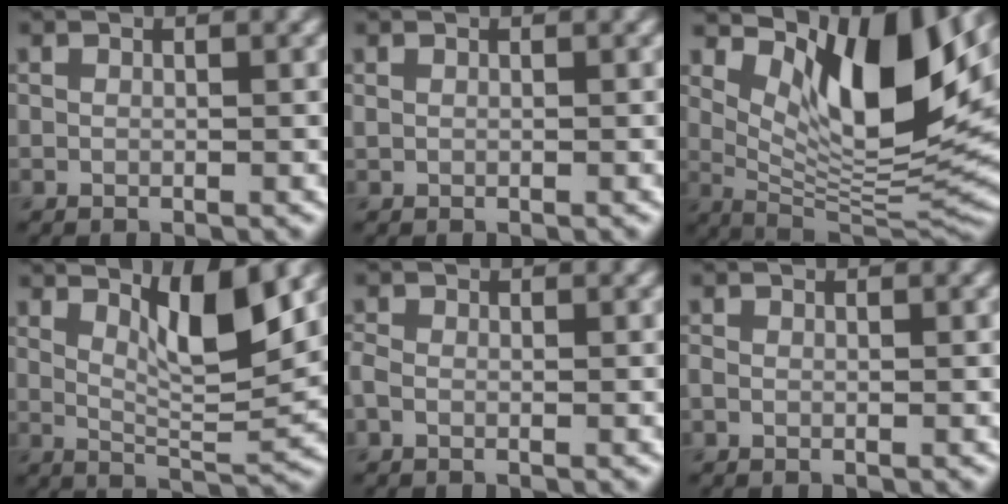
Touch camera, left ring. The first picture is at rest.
{"total": 0.0}
{"total": 11.5, "force": [4.7, 4.1, 9.7], "torque": [-0.145, -0.019, 0.094]}
{"total": 5.6, "force": [2.7, 1.1, 4.7], "torque": [-0.080, -0.010, 0.049]}
{"total": 1.0, "force": [-0.5, 0.7, 0.6], "torque": [-0.018, 0.000, -0.015]}
{"total": 0.5, "force": [-0.3, 0.4, 0.3], "torque": [-0.009, -0.001, -0.007]}